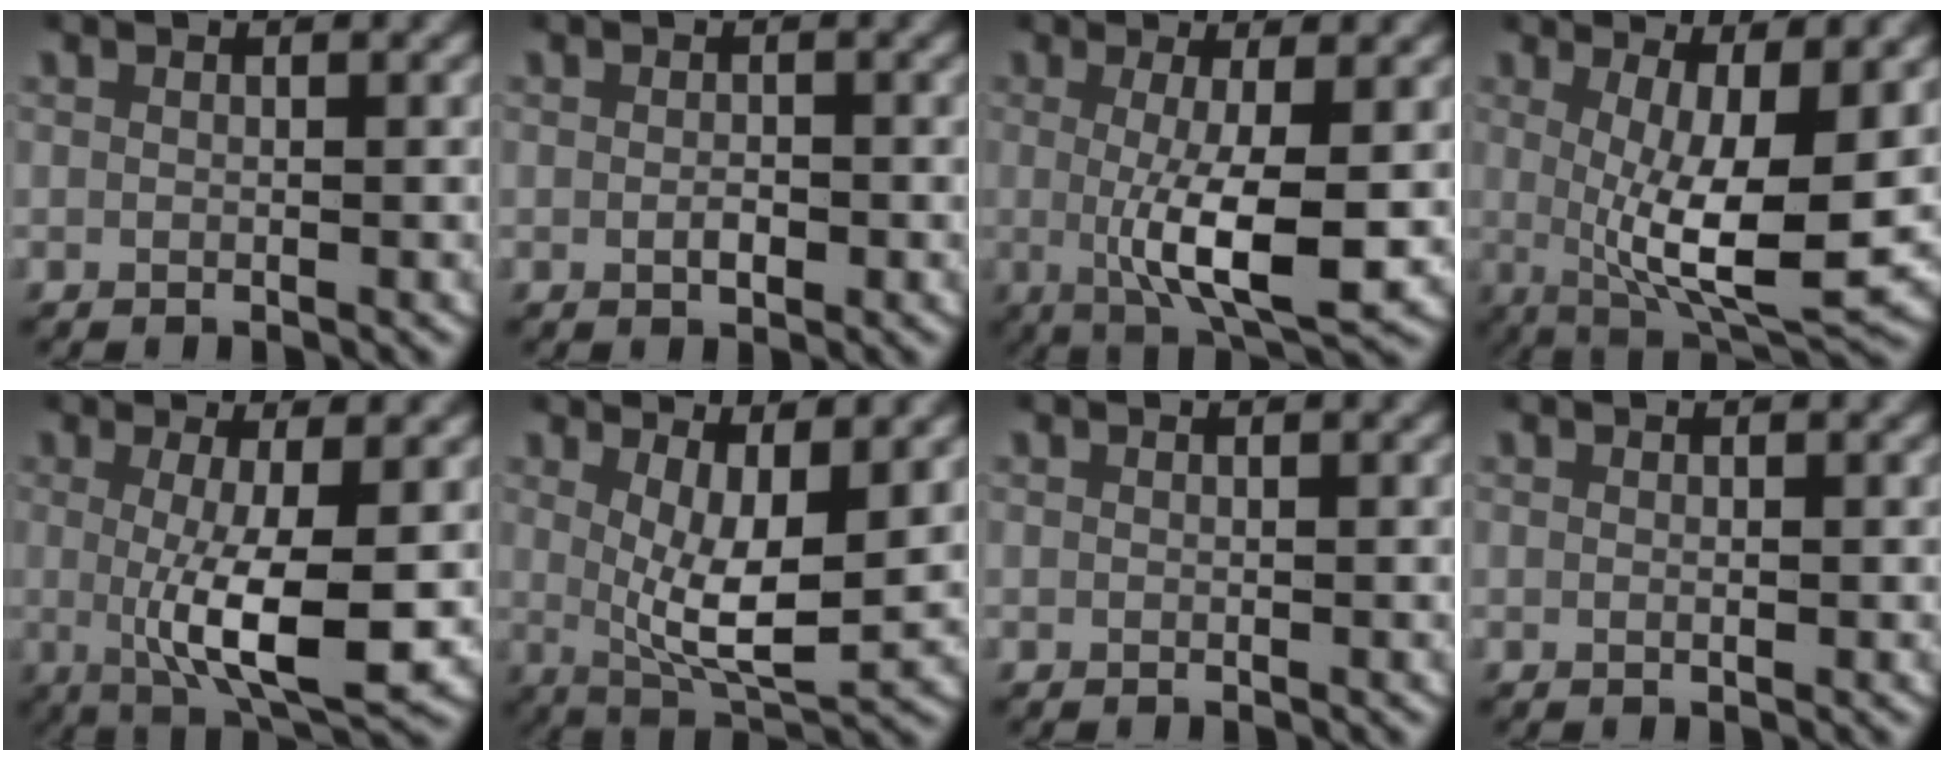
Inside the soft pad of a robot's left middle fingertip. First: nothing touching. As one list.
[{"total": 1.2, "force": [-0.3, 0.8, 0.8], "torque": [-0.016, -0.004, -0.003]}, {"total": 7.3, "force": [-0.3, 1.9, 7.0], "torque": [-0.120, -0.018, 0.002]}, {"total": 9.9, "force": [0.5, 3.6, 9.2], "torque": [-0.150, -0.034, 0.021]}, {"total": 8.2, "force": [-0.1, 2.2, 7.9], "torque": [-0.132, -0.021, 0.006]}, {"total": 7.1, "force": [1.3, 2.9, 6.3], "torque": [-0.108, -0.027, 0.032]}, {"total": 0.0}, {"total": 0.0}]